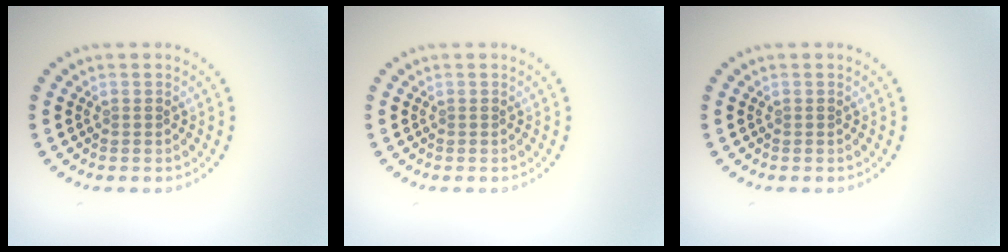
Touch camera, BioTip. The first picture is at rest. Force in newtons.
{"total": 0.0}
{"total": 0.0}